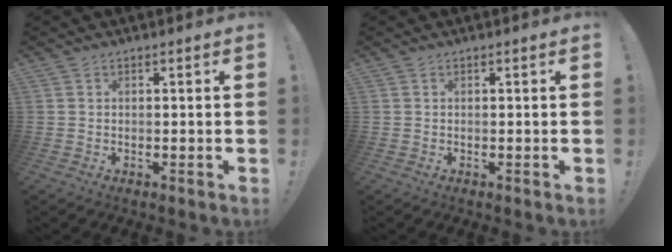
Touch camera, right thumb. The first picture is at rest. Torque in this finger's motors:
{"motor_torque": [-0.02, 0.09, -0.25, 0.00, 0.00]}